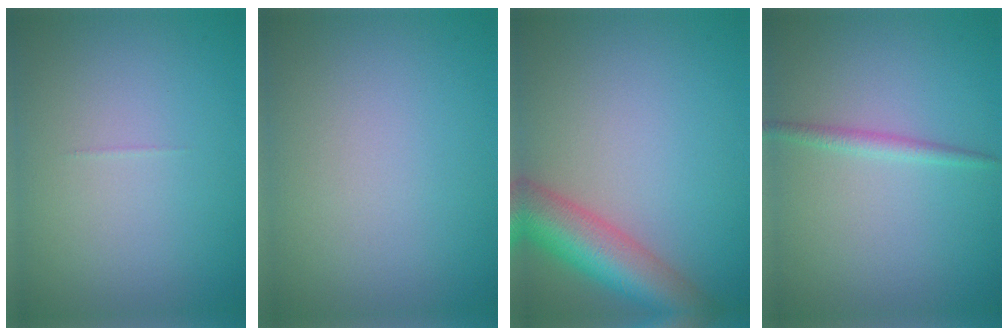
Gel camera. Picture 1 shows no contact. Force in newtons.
{"total": 0.0}
{"total": 6.9, "press": 6.9, "slide": 0.2}
{"total": 1.3, "press": 1.3, "slide": 0.1}